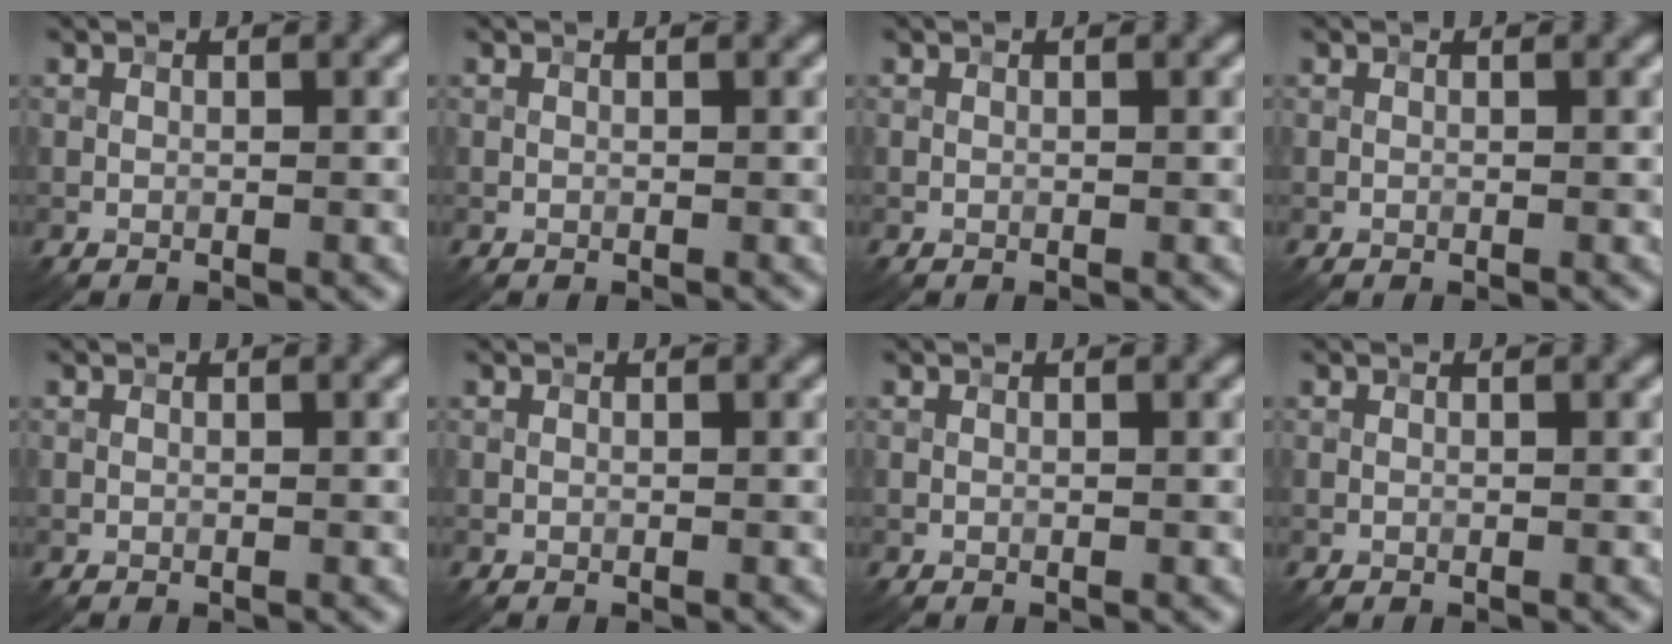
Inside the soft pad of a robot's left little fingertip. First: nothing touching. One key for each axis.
{"total": 0.0}
{"total": 0.0}
{"total": 0.0}
{"total": 0.0}
{"total": 0.0}
{"total": 0.0}
{"total": 0.0}